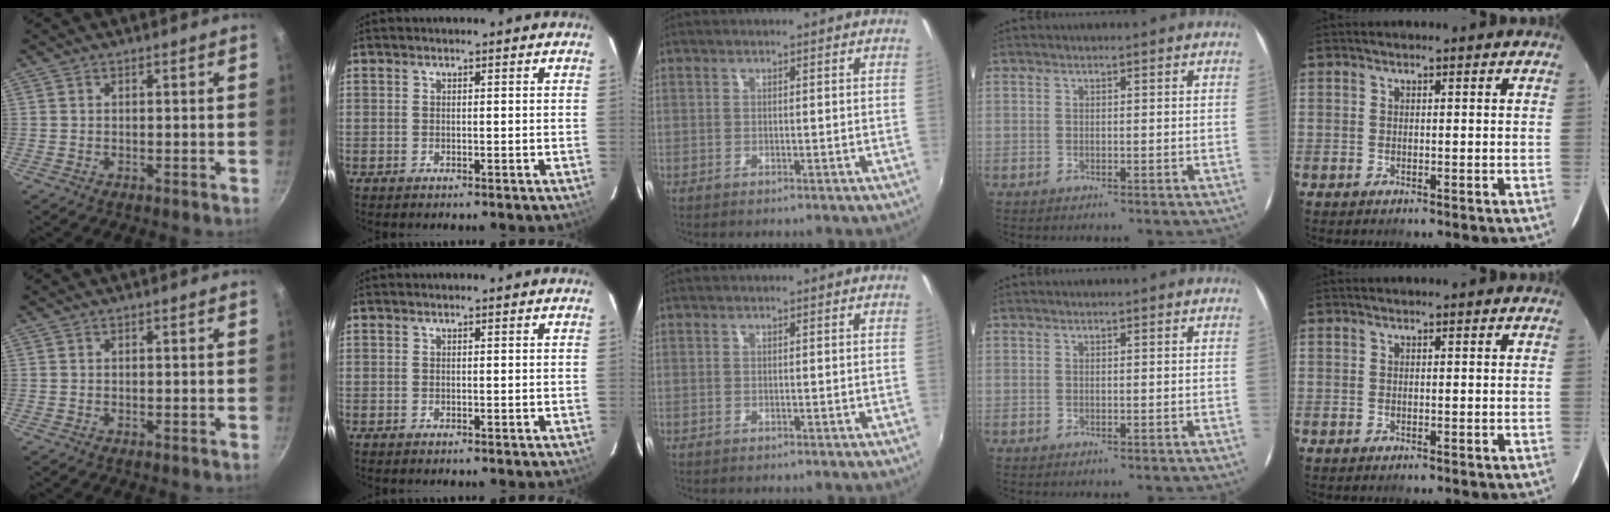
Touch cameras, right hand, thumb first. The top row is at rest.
{}